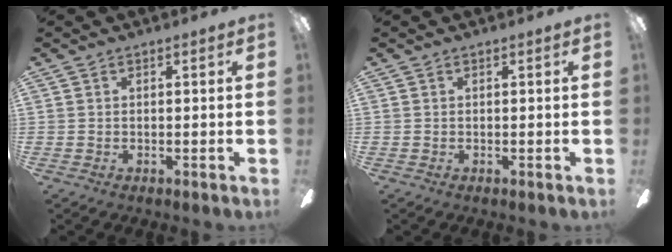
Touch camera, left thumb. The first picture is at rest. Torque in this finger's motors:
{"motor_torque": [0.00, 0.00, -0.08, 0.08, 0.00]}